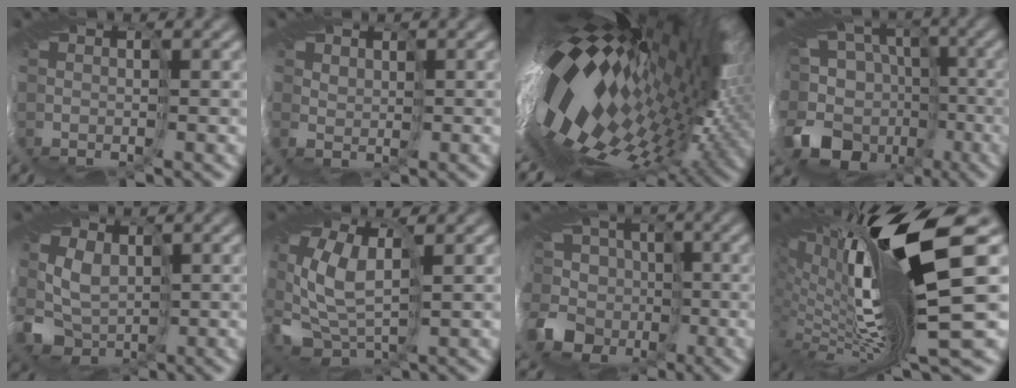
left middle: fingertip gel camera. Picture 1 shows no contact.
{"total": 1.2, "force": [0.6, 0.9, -0.5], "torque": [0.005, -0.006, 0.002]}
{"total": 19.3, "force": [2.7, 8.6, 17.1], "torque": [-0.268, -0.019, 0.044]}
{"total": 9.8, "force": [-3.9, 7.7, 4.6], "torque": [-0.101, -0.013, -0.076]}
{"total": 3.4, "force": [-0.7, 2.9, 1.6], "torque": [-0.044, -0.014, -0.016]}
{"total": 6.3, "force": [0.1, 3.5, 5.3], "torque": [-0.138, 0.000, -0.005]}
{"total": 10.8, "force": [-3.1, 9.4, 4.2], "torque": [-0.106, 0.010, -0.083]}
{"total": 15.4, "force": [2.1, 4.0, 14.7], "torque": [-0.276, -0.010, 0.051]}